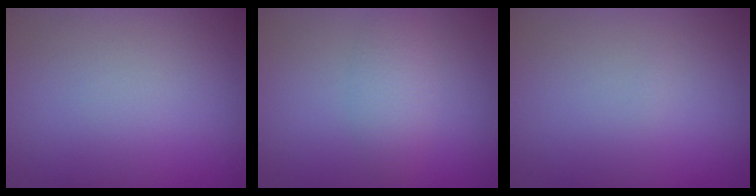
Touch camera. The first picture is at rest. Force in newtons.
{"total": 2.3, "press": 2.3, "slide": 0.1}
{"total": 0.0}